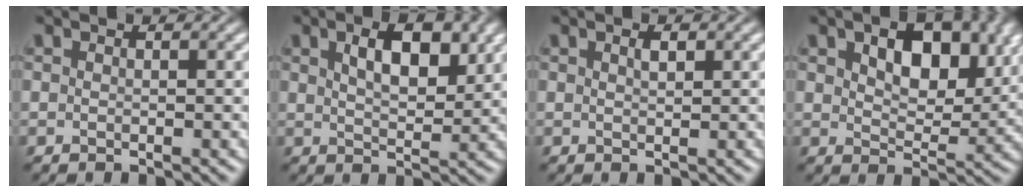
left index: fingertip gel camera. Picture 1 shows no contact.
{"total": 4.8, "force": [2.1, 2.1, 3.8], "torque": [-0.062, 0.004, 0.036]}
{"total": 1.0, "force": [0.5, 0.3, 0.7], "torque": [-0.015, 0.000, 0.010]}
{"total": 7.0, "force": [2.8, 3.9, 5.1], "torque": [-0.078, -0.006, 0.044]}